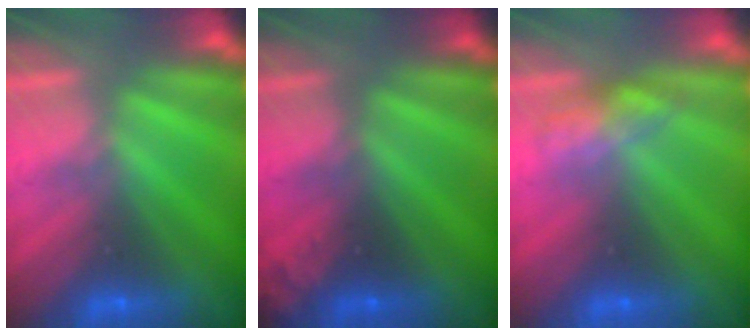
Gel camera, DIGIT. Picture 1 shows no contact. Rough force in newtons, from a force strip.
{"total": 2.3}
{"total": 2.7}